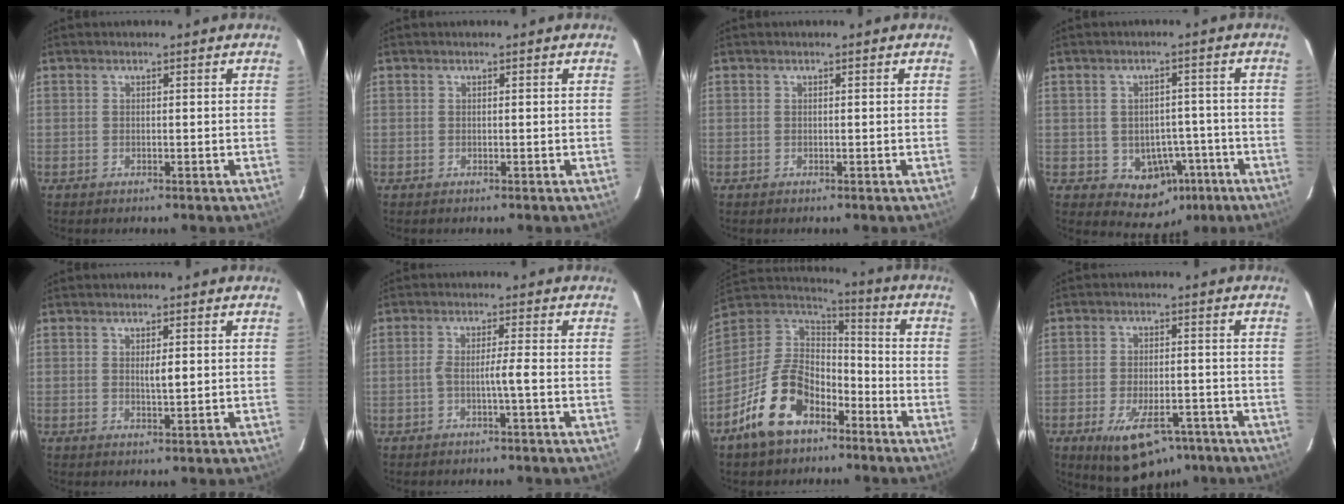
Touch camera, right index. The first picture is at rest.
{"total": 0.0}
{"total": 0.0}
{"total": 7.3, "force": [-2.8, 5.7, 3.6], "torque": [-0.039, 0.014, -0.026]}
{"total": 2.0, "force": [0.3, 0.3, 2.0], "torque": [-0.034, -0.002, 0.006]}
{"total": 2.4, "force": [-1.1, -0.4, 2.1], "torque": [-0.042, 0.007, -0.020]}
{"total": 13.7, "force": [-7.7, 7.7, 8.2], "torque": [-0.179, 0.016, -0.146]}
{"total": 10.8, "force": [-6.6, 4.9, 7.0], "torque": [-0.112, -0.007, -0.096]}